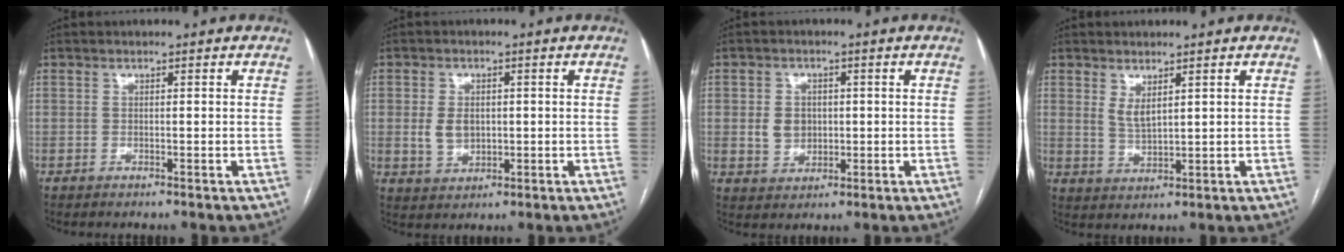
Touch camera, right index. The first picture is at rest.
{"total": 4.4, "force": [0.1, 3.2, 3.1], "torque": [-0.062, 0.004, 0.011]}
{"total": 4.5, "force": [0.2, 3.9, 2.4], "torque": [-0.041, 0.009, 0.014]}
{"total": 2.9, "force": [1.7, 1.0, 2.2], "torque": [-0.047, -0.008, 0.041]}